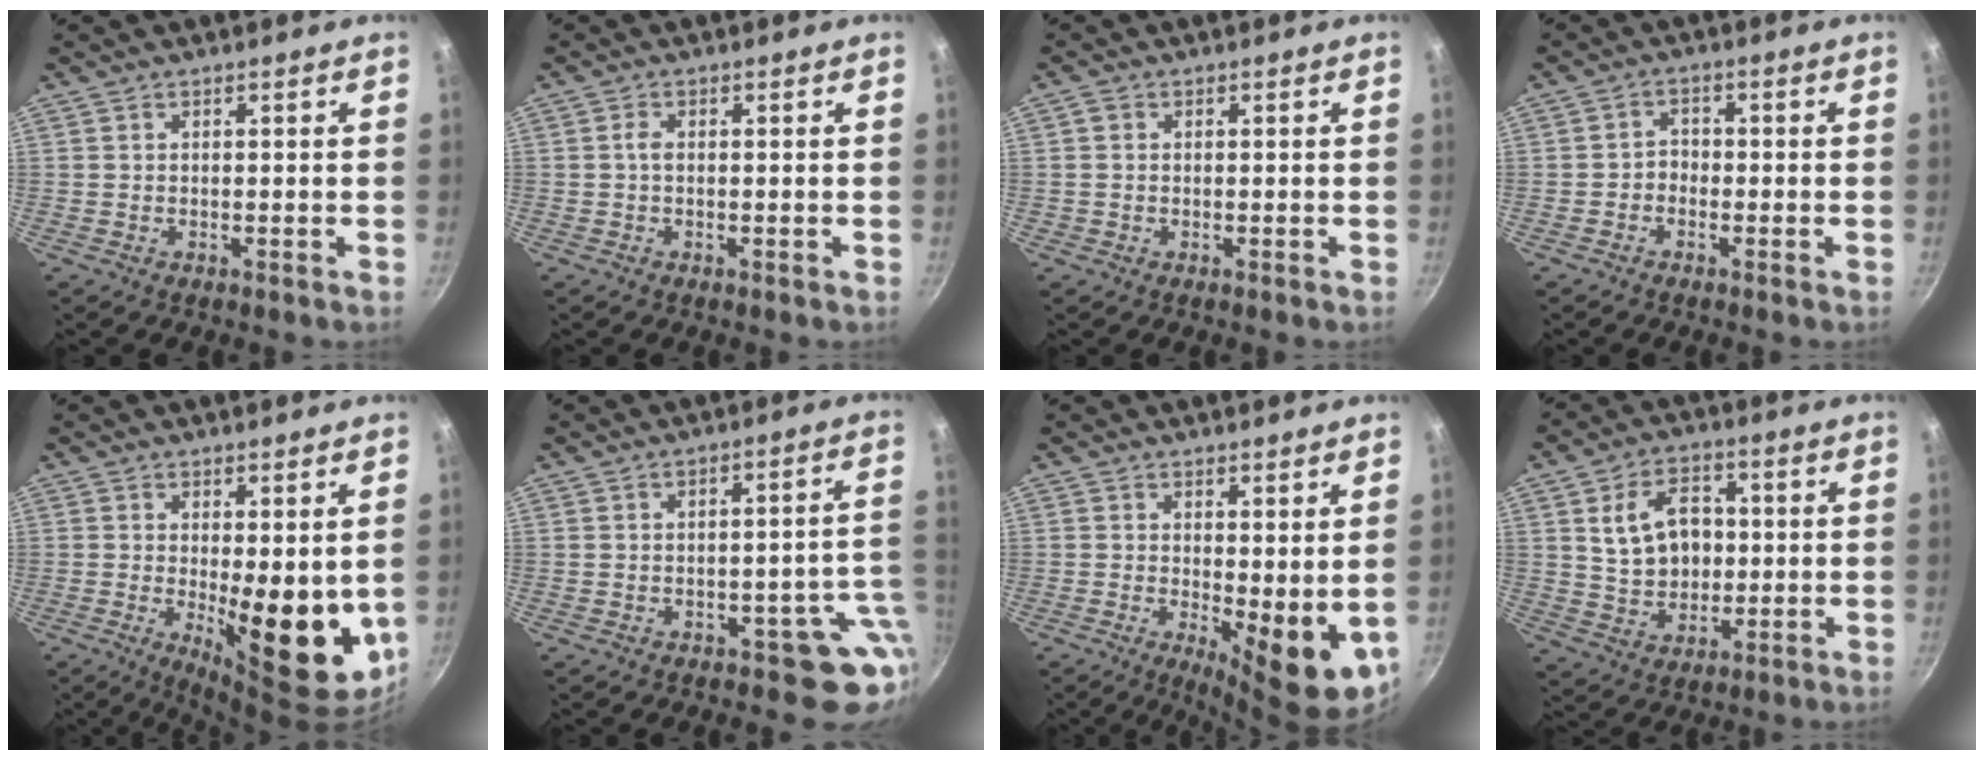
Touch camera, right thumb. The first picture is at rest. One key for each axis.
{"total": 1.5, "fx": 0.1, "fy": 0.9, "fz": 1.2, "tx": -0.024, "ty": 0.004, "tz": -0.001}
{"total": 1.5, "fx": 0.2, "fy": 1.4, "fz": 0.6, "tx": -0.007, "ty": 0.003, "tz": 0.001}
{"total": 2.5, "fx": -1.1, "fy": 2.0, "fz": 1.0, "tx": -0.002, "ty": 0.016, "tz": -0.023}
{"total": 13.0, "fx": 0.0, "fy": 5.0, "fz": 12.0, "tx": -0.133, "ty": -0.026, "tz": 0.015}
{"total": 7.8, "fx": -2.2, "fy": 5.0, "fz": 5.6, "tx": 0.015, "ty": 0.025, "tz": -0.021}
{"total": 9.3, "fx": 0.6, "fy": 3.6, "fz": 8.6, "tx": -0.099, "ty": -0.018, "tz": 0.018}
{"total": 11.6, "fx": 1.7, "fy": 8.5, "fz": 7.8, "tx": -0.106, "ty": 0.003, "tz": 0.035}